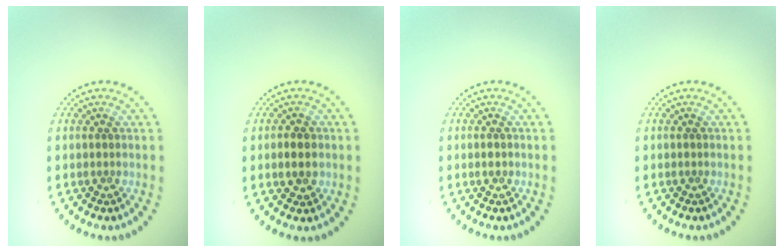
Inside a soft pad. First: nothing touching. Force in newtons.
{"total": 1.8, "press": 1.8, "slide": 0.2}
{"total": 0.8, "press": 0.8, "slide": 0.1}
{"total": 0.0}